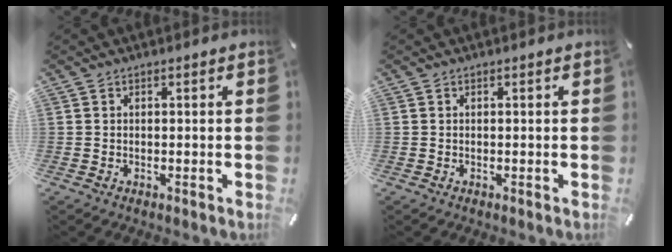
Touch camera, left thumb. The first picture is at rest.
{"total": 0.0}